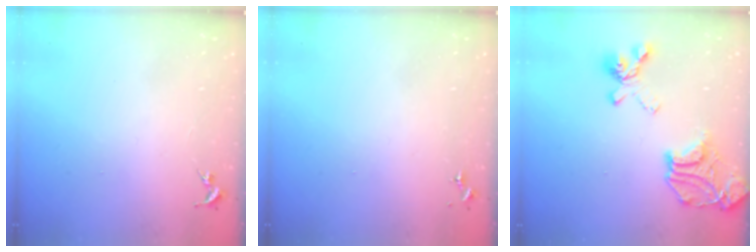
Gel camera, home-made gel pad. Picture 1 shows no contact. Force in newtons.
{"total": 0.0}
{"total": 21.1, "press": 21.0, "slide": 2.5}